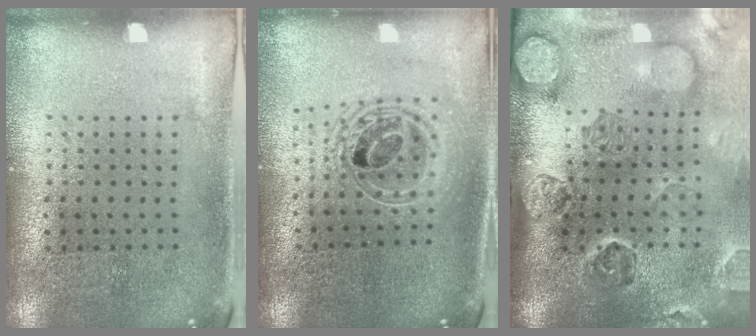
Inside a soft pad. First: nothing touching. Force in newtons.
{"total": 2.0, "press": 1.5, "slide": 1.2}
{"total": 4.9, "press": 3.6, "slide": 3.3}